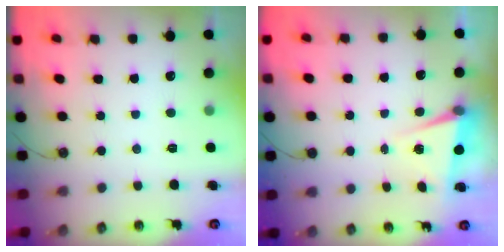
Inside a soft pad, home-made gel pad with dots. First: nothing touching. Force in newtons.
{"total": 4.5, "press": 3.4, "slide": 2.9}